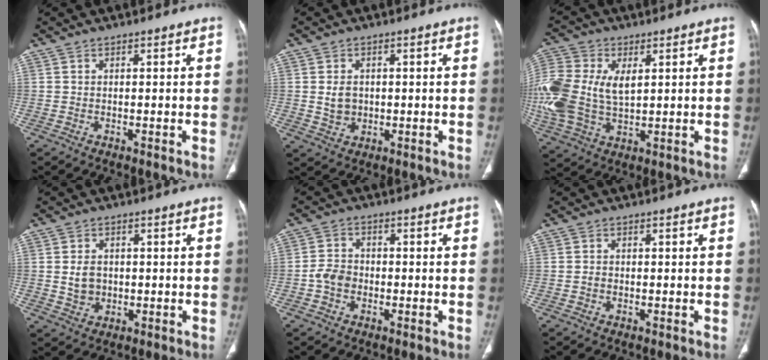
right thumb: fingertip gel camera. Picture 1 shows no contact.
{"total": 3.8, "force": [0.2, 3.1, 2.1], "torque": [-0.026, -0.002, 0.011]}
{"total": 18.8, "force": [2.5, 12.0, 14.2], "torque": [-0.352, 0.002, 0.051]}
{"total": 4.2, "force": [0.1, 3.4, 2.3], "torque": [-0.031, 0.000, 0.007]}
{"total": 4.1, "force": [-1.2, 3.3, 2.2], "torque": [-0.030, 0.013, -0.029]}
{"total": 0.8, "force": [-0.3, 0.6, 0.4], "torque": [-0.004, 0.002, -0.007]}